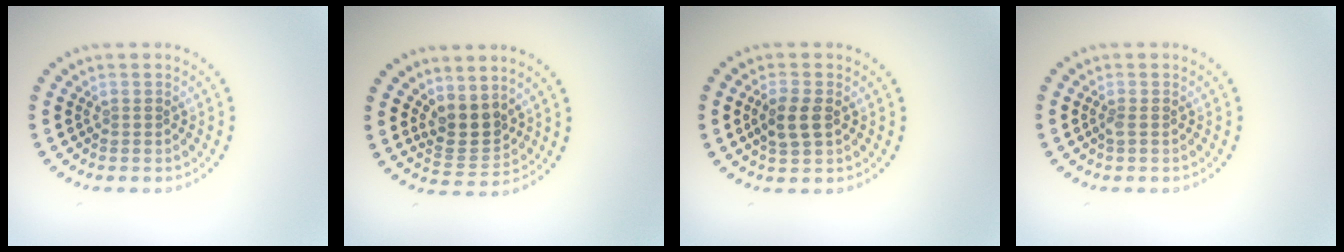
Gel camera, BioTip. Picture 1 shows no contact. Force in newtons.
{"total": 3.1, "press": 2.6, "slide": 1.7}
{"total": 2.5, "press": 2.5, "slide": 0.5}
{"total": 0.6, "press": 0.6, "slide": 0.2}